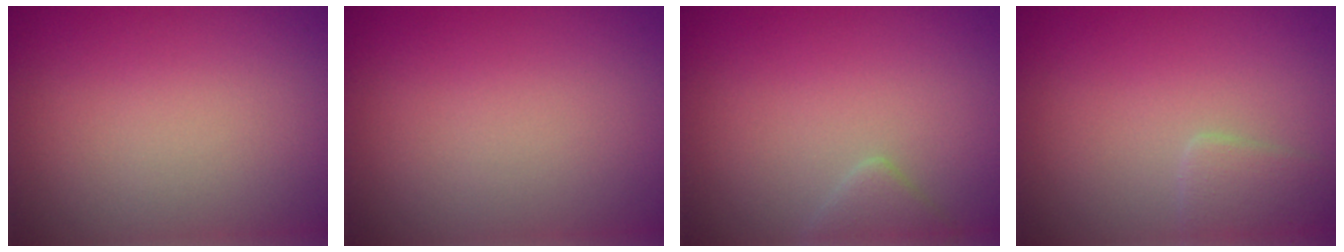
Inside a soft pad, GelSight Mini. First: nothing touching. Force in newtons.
{"total": 0.0}
{"total": 1.6, "press": 1.6, "slide": 0.1}
{"total": 1.7, "press": 1.7, "slide": 0.1}